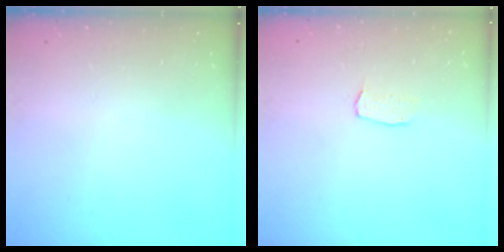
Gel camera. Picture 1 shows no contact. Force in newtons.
{"total": 2.9, "press": 2.9, "slide": 0.2}